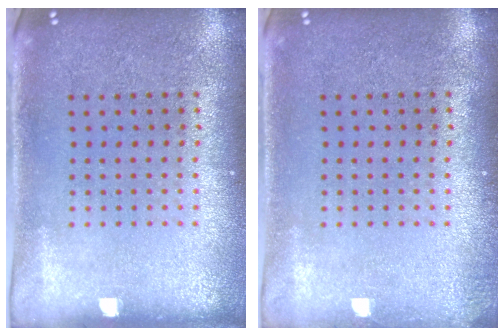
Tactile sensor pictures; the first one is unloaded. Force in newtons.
{"total": 0.7, "press": 0.7, "slide": 0.2}